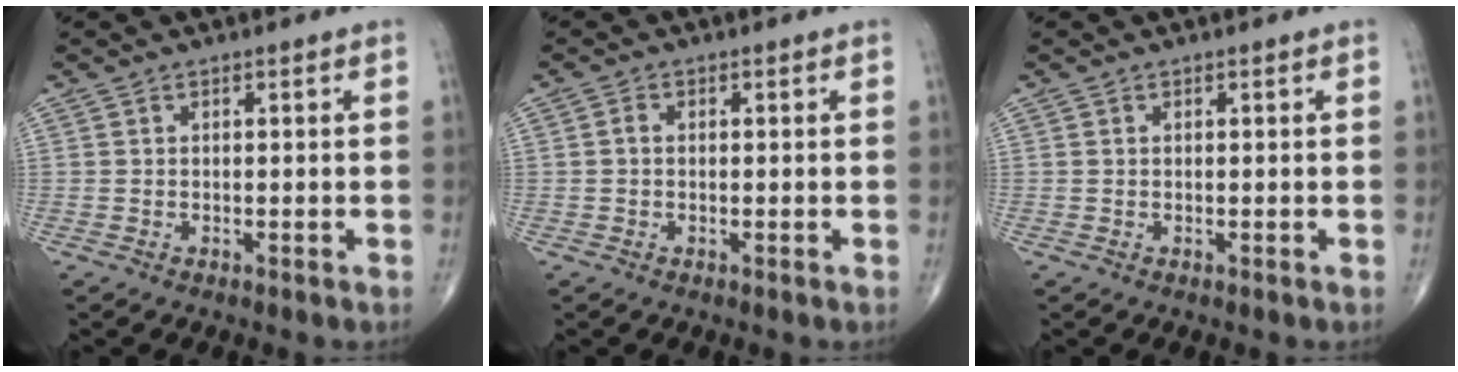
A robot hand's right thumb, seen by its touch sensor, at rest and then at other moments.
{"total": 1.2, "force": [-0.1, 1.0, 0.7], "torque": [-0.009, 0.004, -0.003]}
{"total": 0.0}